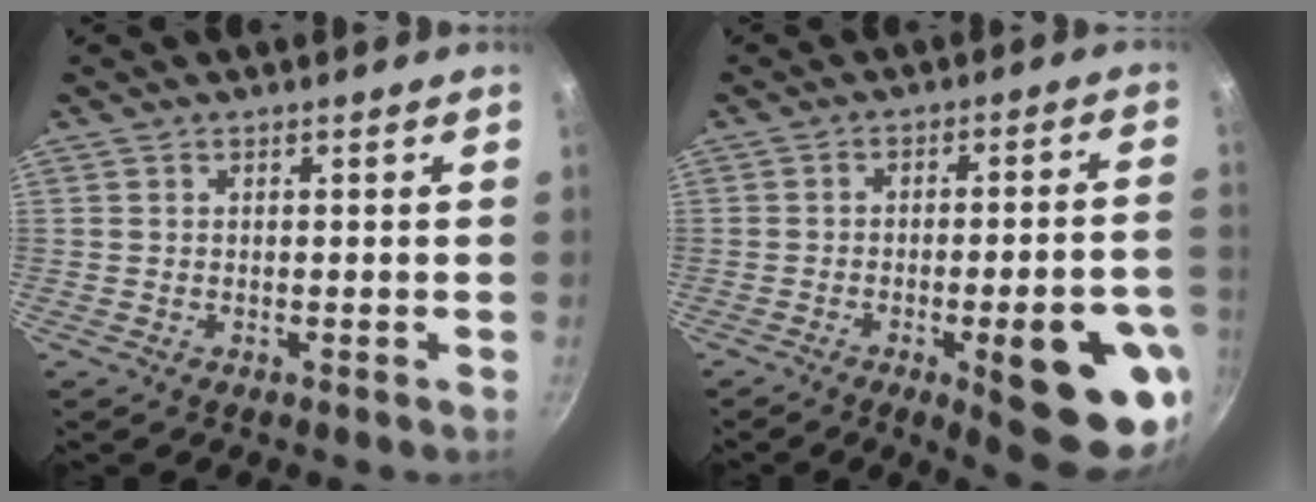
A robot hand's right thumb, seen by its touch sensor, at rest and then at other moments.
{"total": 17.8, "force": [-6.8, 4.5, 15.9], "torque": [-0.172, 0.027, -0.083]}